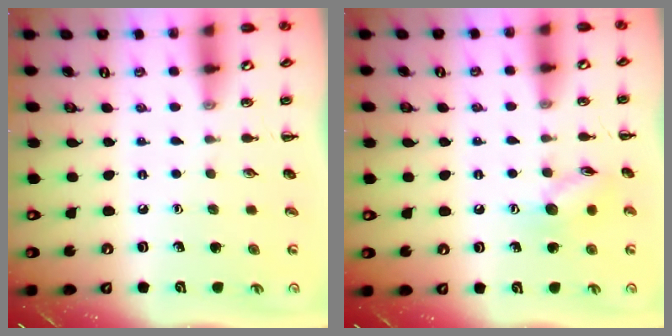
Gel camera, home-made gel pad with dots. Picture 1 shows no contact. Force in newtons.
{"total": 8.6, "press": 8.6, "slide": 0.7}